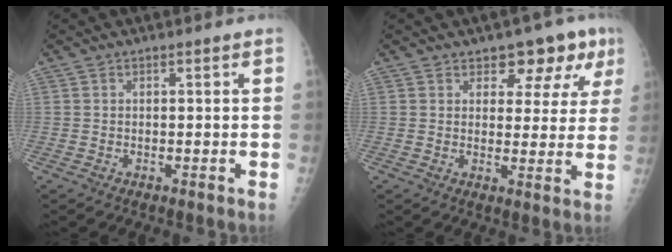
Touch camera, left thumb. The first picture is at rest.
{"total": 8.3, "force": [4.9, 4.9, 4.6], "torque": [-0.010, -0.019, 0.056]}